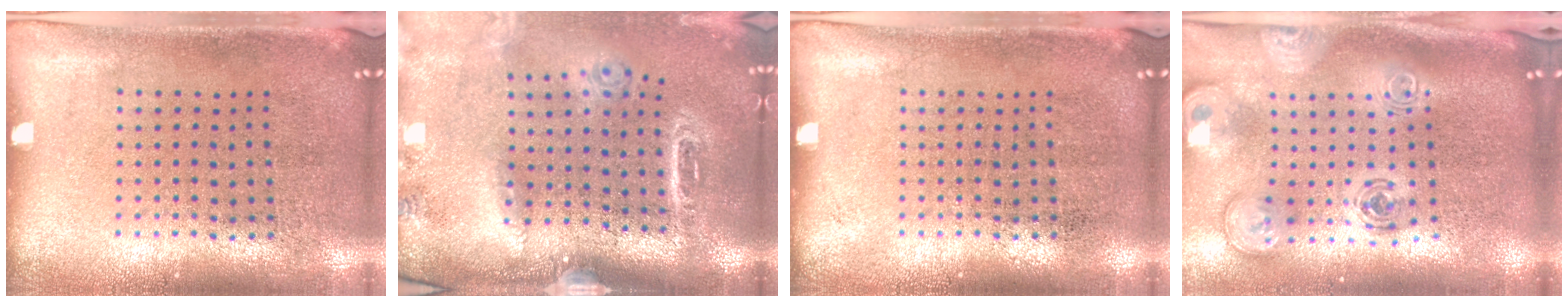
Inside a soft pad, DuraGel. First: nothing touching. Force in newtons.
{"total": 1.9, "press": 1.7, "slide": 0.9}
{"total": 0.0}
{"total": 2.9, "press": 2.0, "slide": 2.1}